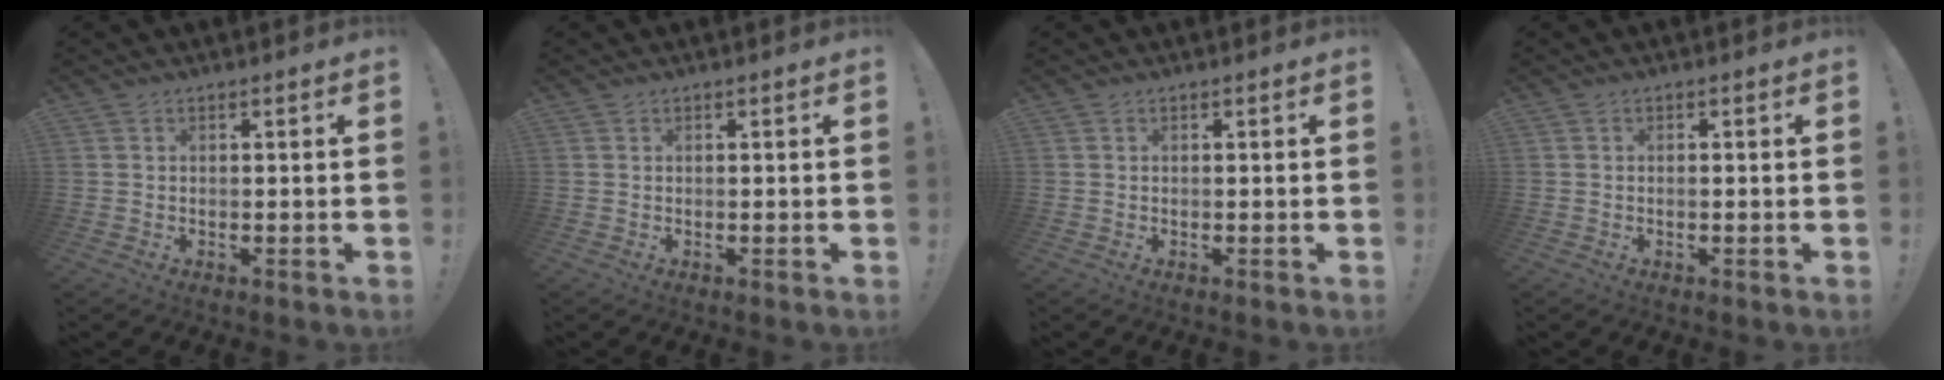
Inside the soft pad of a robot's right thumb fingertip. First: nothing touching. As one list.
[{"total": 0.0}, {"total": 0.0}, {"total": 0.7, "force": [-0.5, 0.0, 0.5], "torque": [-0.008, 0.000, -0.009]}]